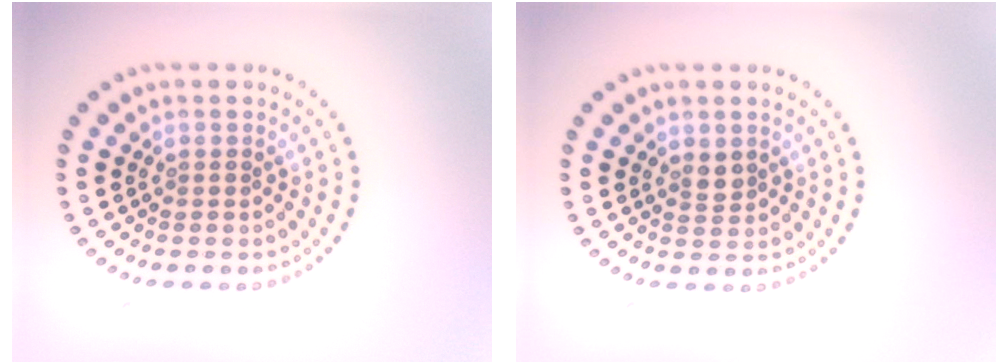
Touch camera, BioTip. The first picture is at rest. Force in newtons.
{"total": 1.3, "press": 1.1, "slide": 0.7}